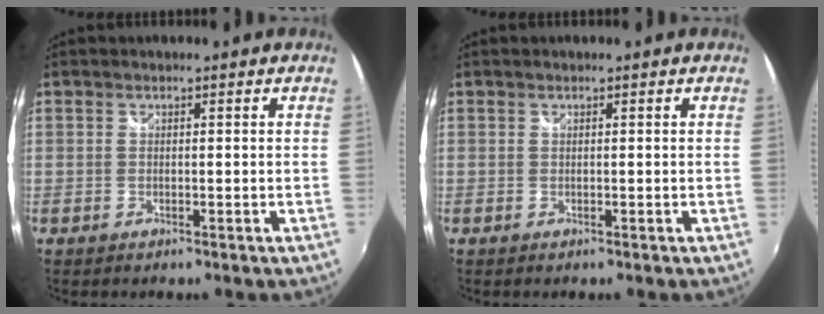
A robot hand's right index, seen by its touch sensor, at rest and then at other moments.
{"total": 0.0}